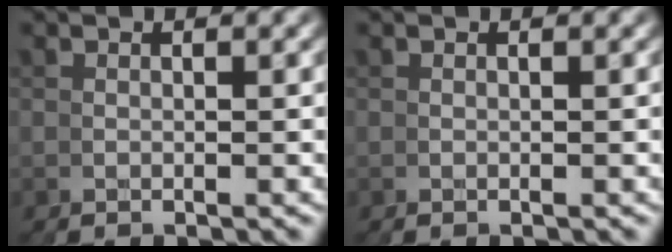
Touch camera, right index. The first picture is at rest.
{"total": 0.0}